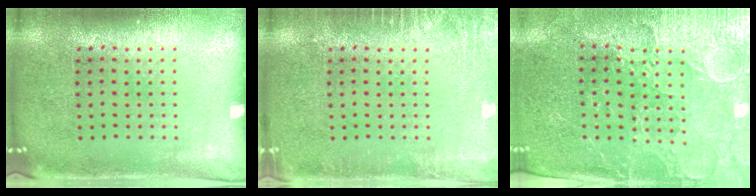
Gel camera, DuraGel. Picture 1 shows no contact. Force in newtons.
{"total": 2.1, "press": 2.1, "slide": 0.4}
{"total": 3.5, "press": 3.3, "slide": 1.2}